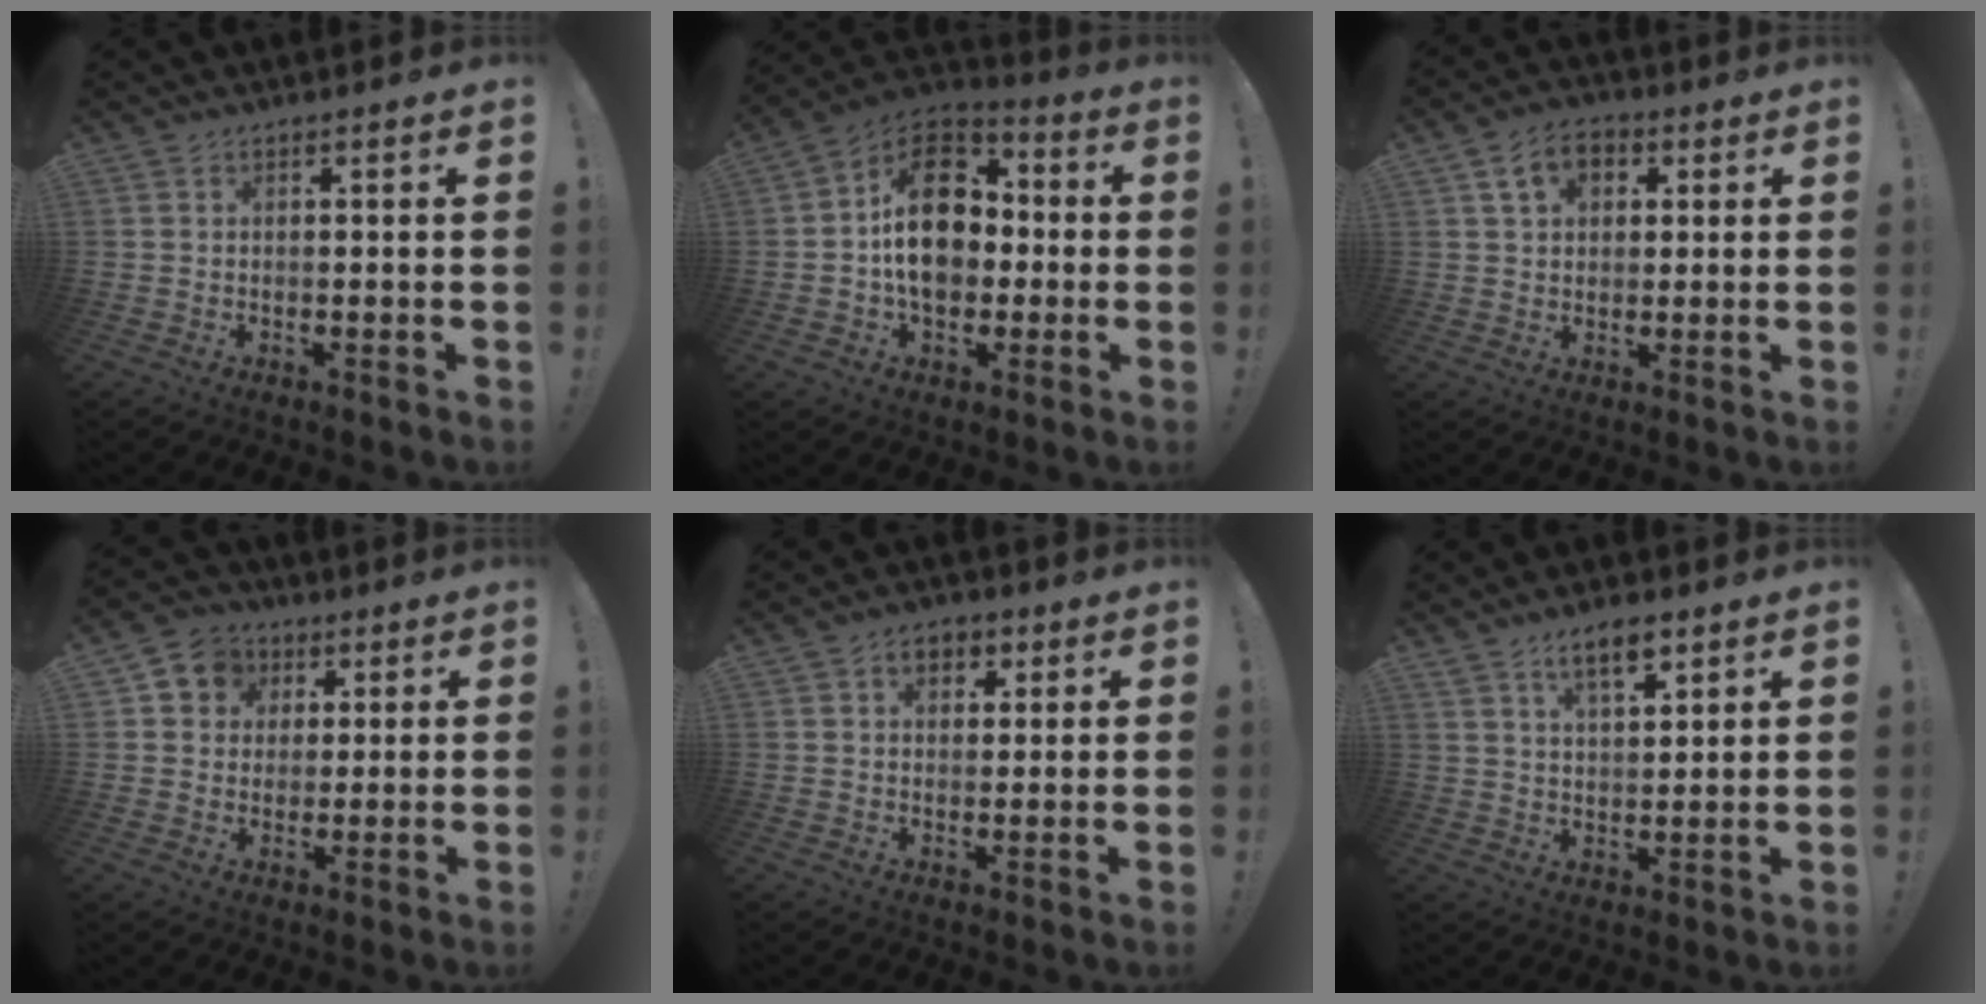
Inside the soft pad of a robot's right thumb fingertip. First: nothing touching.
{"total": 19.0, "force": [0.3, 14.0, 12.9], "torque": [-0.202, 0.025, 0.011]}
{"total": 8.5, "force": [3.1, 6.1, 5.1], "torque": [-0.080, 0.008, 0.059]}
{"total": 7.5, "force": [1.5, 7.1, 1.9], "torque": [-0.023, -0.003, 0.034]}
{"total": 5.6, "force": [2.1, 4.2, 3.0], "torque": [-0.032, -0.002, 0.034]}
{"total": 7.7, "force": [5.3, 2.9, 4.8], "torque": [-0.064, -0.027, 0.090]}